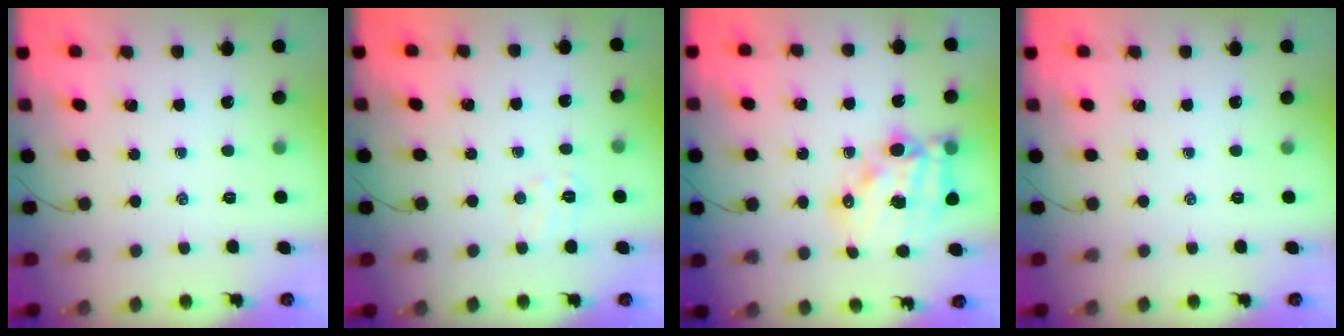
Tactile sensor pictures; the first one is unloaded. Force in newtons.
{"total": 4.8, "press": 4.6, "slide": 1.1}
{"total": 15.9, "press": 15.5, "slide": 3.7}
{"total": 0.0}